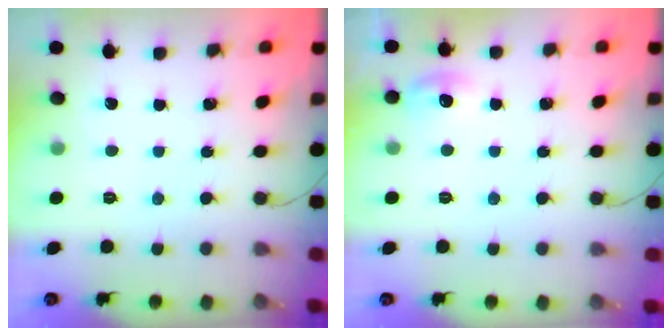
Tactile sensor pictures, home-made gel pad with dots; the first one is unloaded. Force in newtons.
{"total": 5.9, "press": 5.7, "slide": 1.5}